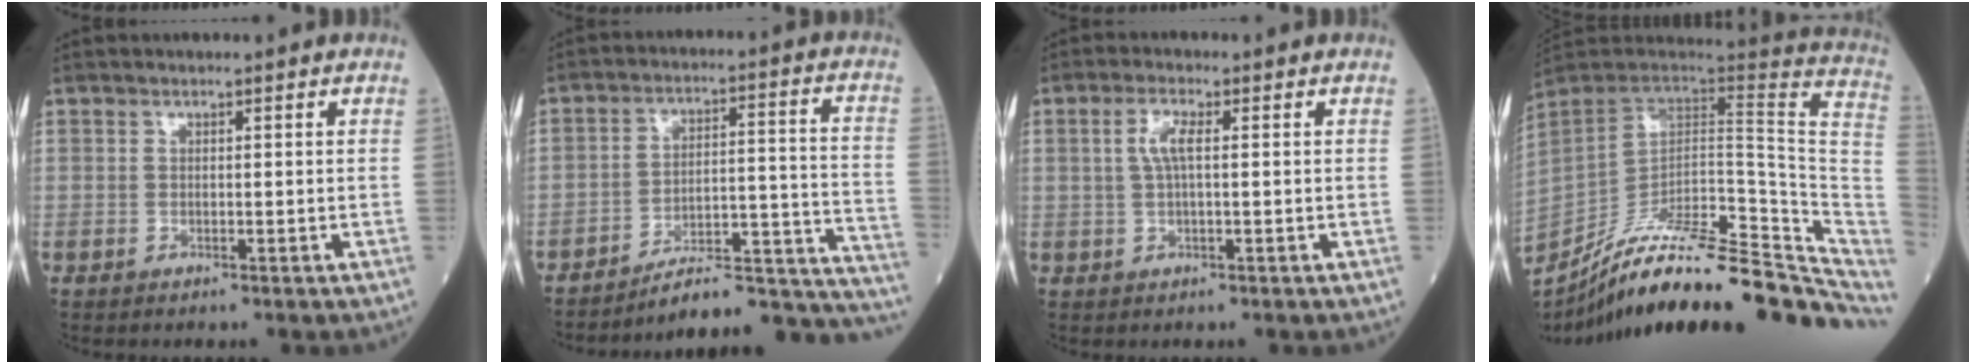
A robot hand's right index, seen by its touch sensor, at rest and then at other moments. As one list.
[{"total": 19.2, "force": [-18.4, 1.3, 5.2], "torque": [-0.009, 0.050, -0.254]}, {"total": 3.2, "force": [0.6, 0.7, 3.1], "torque": [-0.067, 0.008, 0.013]}, {"total": 29.7, "force": [-24.3, 6.1, 15.9], "torque": [-0.152, -0.014, -0.349]}]